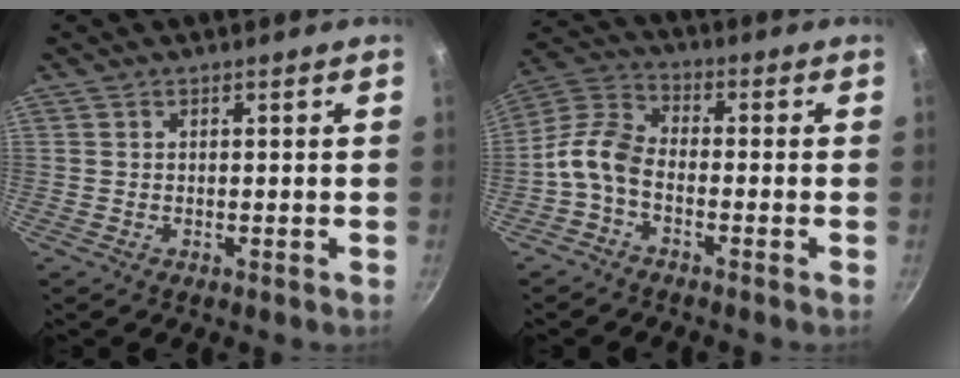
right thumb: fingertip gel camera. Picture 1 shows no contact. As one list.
[{"total": 7.8, "force": [-3.1, 4.6, 5.4], "torque": [-0.114, 0.041, -0.078]}]